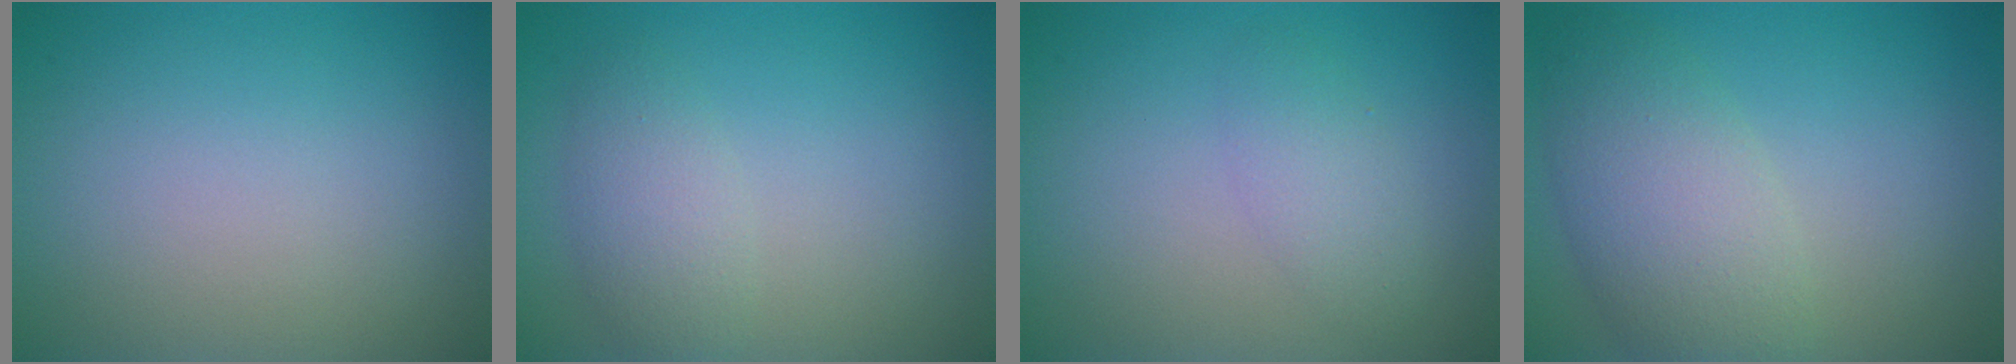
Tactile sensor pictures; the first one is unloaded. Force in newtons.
{"total": 2.6, "press": 2.6, "slide": 0.1}
{"total": 1.9, "press": 1.9, "slide": 0.1}
{"total": 5.5, "press": 5.5, "slide": 0.3}